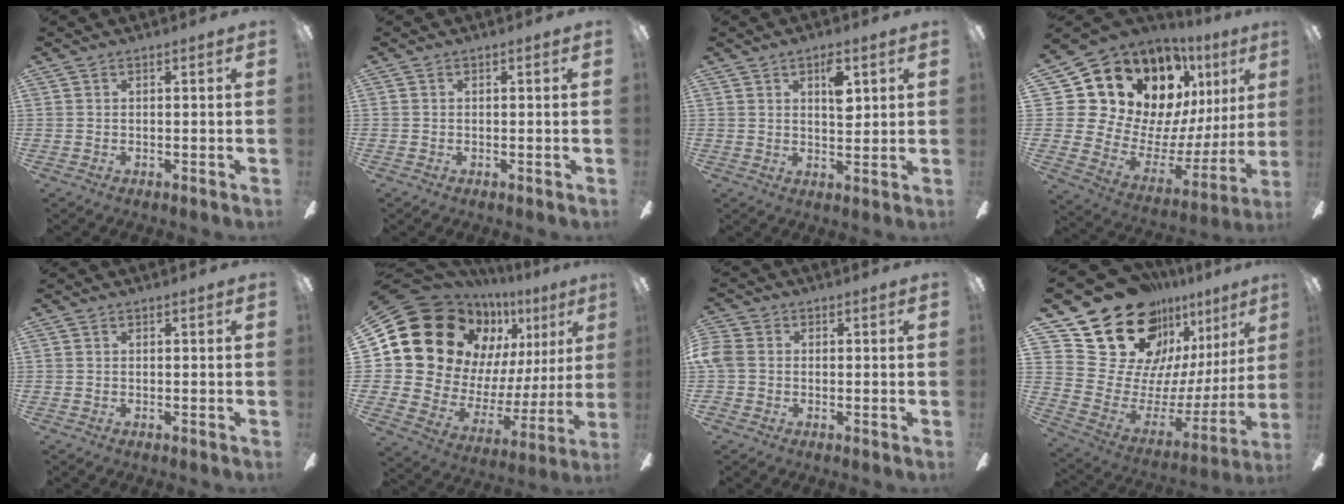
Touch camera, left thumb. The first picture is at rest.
{"total": 0.0}
{"total": 6.3, "force": [2.8, 3.1, 4.7], "torque": [-0.060, -0.009, 0.040]}
{"total": 18.7, "force": [13.1, 11.0, 7.6], "torque": [-0.130, -0.122, 0.256]}
{"total": 0.0}
{"total": 22.5, "force": [11.8, 15.9, 10.8], "torque": [-0.211, -0.085, 0.238]}
{"total": 5.1, "force": [-0.7, 4.1, 3.0], "torque": [-0.073, 0.012, -0.013]}
{"total": 24.2, "force": [18.1, 13.3, 9.0], "torque": [-0.156, -0.134, 0.353]}